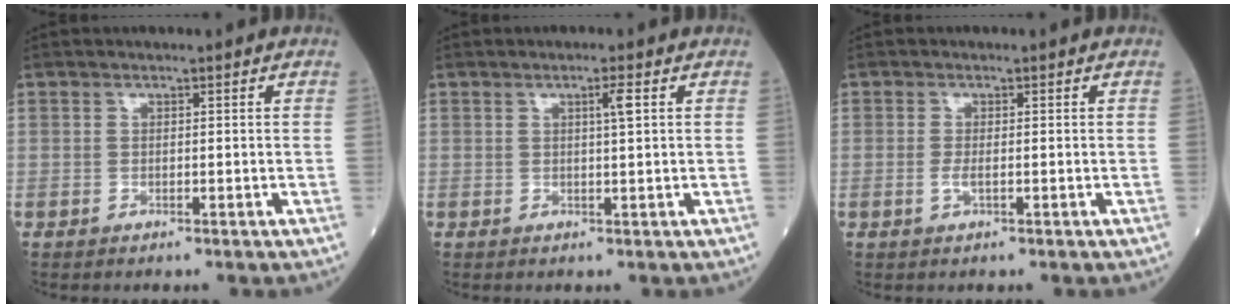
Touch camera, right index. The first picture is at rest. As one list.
[{"total": 2.0, "force": [0.7, -0.2, 1.9], "torque": [-0.032, -0.001, 0.011]}, {"total": 1.2, "force": [-0.2, 0.3, 1.1], "torque": [-0.020, -0.001, -0.005]}]